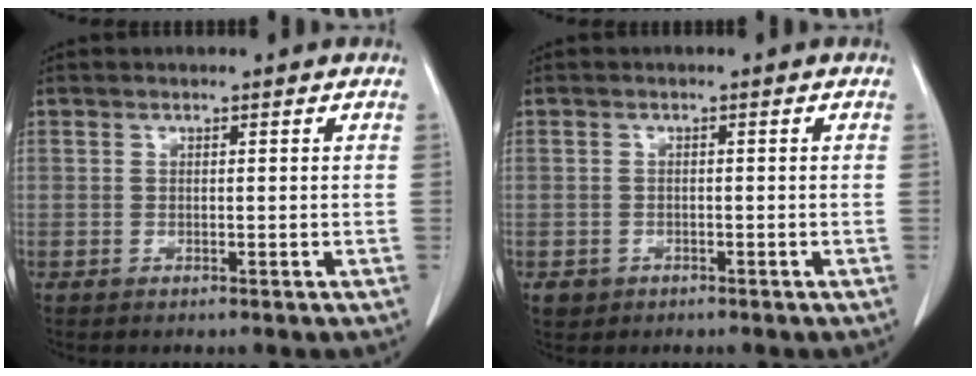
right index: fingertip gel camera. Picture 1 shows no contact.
{"total": 1.9, "force": [-1.0, 1.6, 0.2], "torque": [-0.007, 0.004, -0.013]}